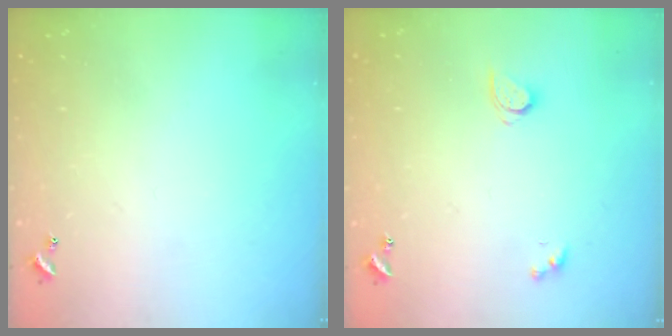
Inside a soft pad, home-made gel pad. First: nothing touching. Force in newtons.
{"total": 2.6, "press": 2.6, "slide": 0.3}